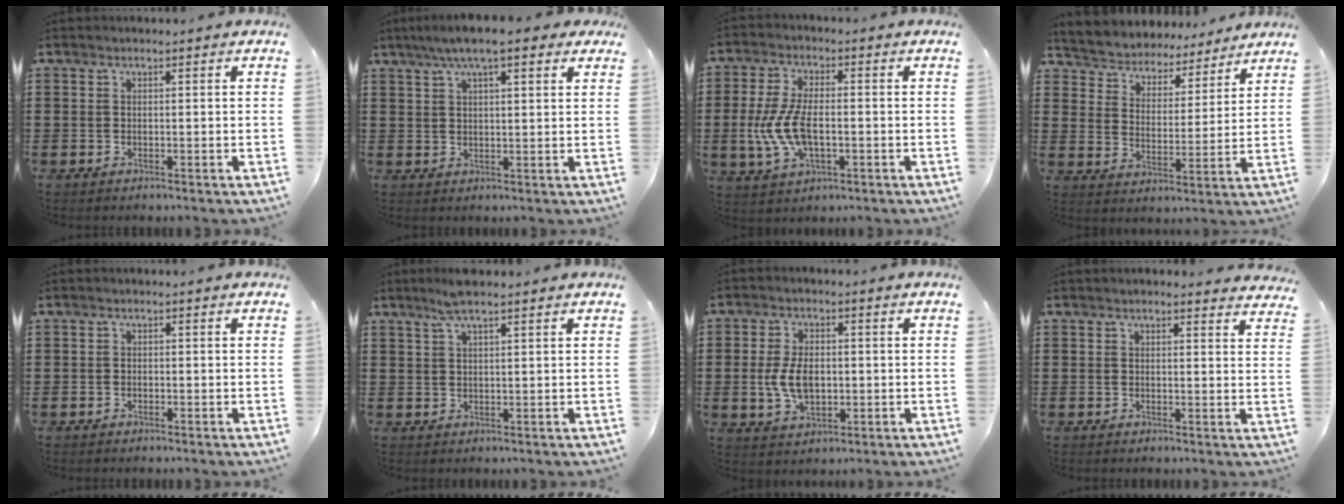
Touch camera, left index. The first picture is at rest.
{"total": 6.4, "force": [4.4, 1.2, 4.6], "torque": [-0.096, 0.005, 0.077]}
{"total": 8.8, "force": [-1.4, 4.2, 7.6], "torque": [-0.179, -0.006, -0.032]}
{"total": 4.7, "force": [4.6, 0.6, -0.5], "torque": [-0.021, -0.038, 0.076]}
{"total": 0.7, "force": [-0.5, 0.3, 0.2], "torque": [-0.006, -0.001, -0.011]}
{"total": 3.6, "force": [2.6, 0.4, 2.5], "torque": [-0.055, 0.003, 0.046]}
{"total": 6.5, "force": [-0.3, 3.9, 5.3], "torque": [-0.112, -0.001, -0.012]}
{"total": 2.0, "force": [1.9, 0.5, 0.0], "torque": [0.002, -0.006, 0.036]}